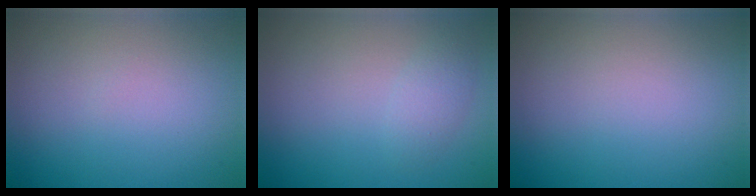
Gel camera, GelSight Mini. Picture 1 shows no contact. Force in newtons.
{"total": 1.5, "press": 1.5, "slide": 0.1}
{"total": 0.0}